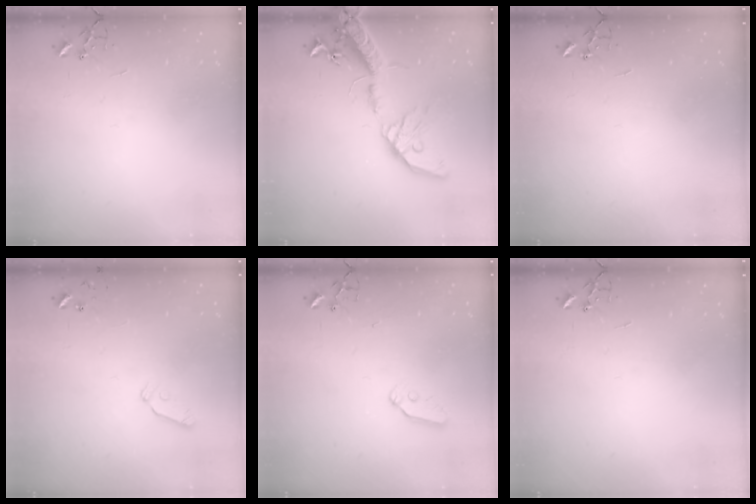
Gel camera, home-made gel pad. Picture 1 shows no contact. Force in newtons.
{"total": 19.5, "press": 19.2, "slide": 3.6}
{"total": 0.0}
{"total": 6.0, "press": 6.0, "slide": 0.7}
{"total": 7.4, "press": 7.4, "slide": 0.5}
{"total": 0.0}